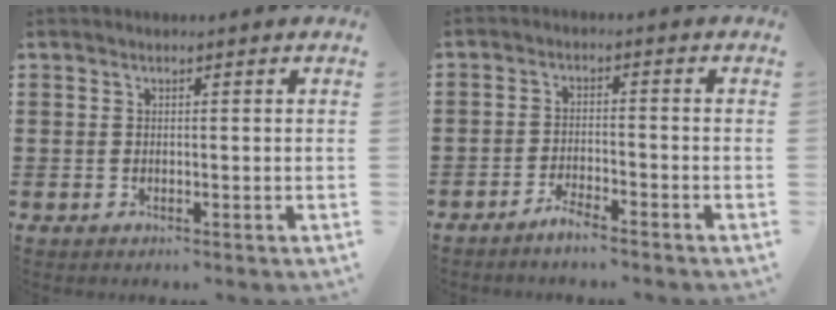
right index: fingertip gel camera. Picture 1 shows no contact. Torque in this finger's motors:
{"motor_torque": [0.00, 0.15, 0.05, -0.01]}